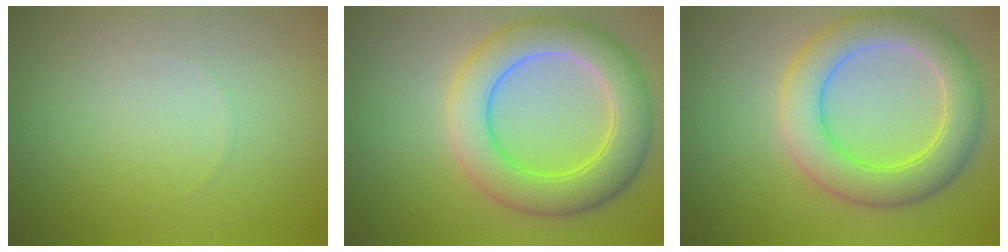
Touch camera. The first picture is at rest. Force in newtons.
{"total": 6.9, "press": 6.9, "slide": 0.1}
{"total": 6.1, "press": 6.0, "slide": 0.3}